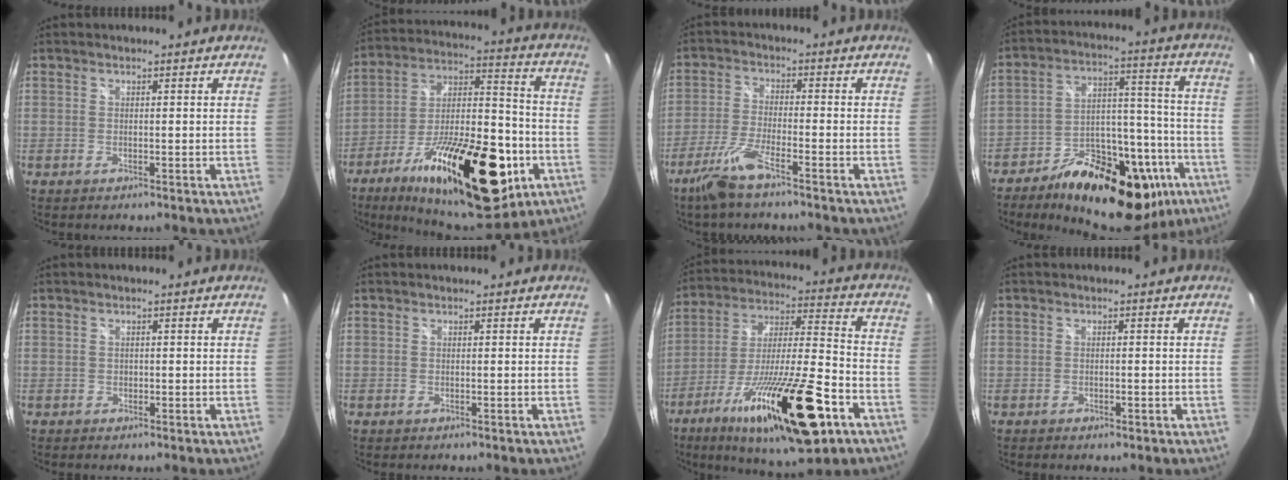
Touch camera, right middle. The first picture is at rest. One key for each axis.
{"total": 29.1, "fx": -13.4, "fy": 11.9, "fz": 22.9, "tx": -0.375, "ty": -0.007, "tz": -0.201}
{"total": 7.7, "fx": -5.4, "fy": 1.0, "fz": 5.4, "tx": -0.130, "ty": -0.010, "tz": -0.105}
{"total": 25.7, "fx": -15.8, "fy": 12.2, "fz": 16.3, "tx": -0.226, "ty": 0.029, "tz": -0.214}
{"total": 0.6, "fx": -0.2, "fy": 0.6, "fz": 0.0, "tx": 0.002, "ty": -0.002, "tz": -0.003}
{"total": 0.0}
{"total": 26.5, "fx": -13.1, "fy": 6.2, "fz": 22.1, "tx": -0.392, "ty": -0.048, "tz": -0.215}
{"total": 1.4, "fx": -0.7, "fy": 0.7, "fz": 0.9, "tx": -0.015, "ty": -0.003, "tz": -0.011}